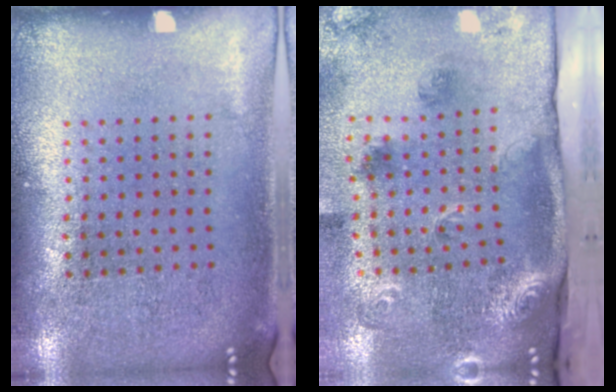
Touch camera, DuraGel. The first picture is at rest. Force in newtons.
{"total": 2.8, "press": 1.9, "slide": 2.1}